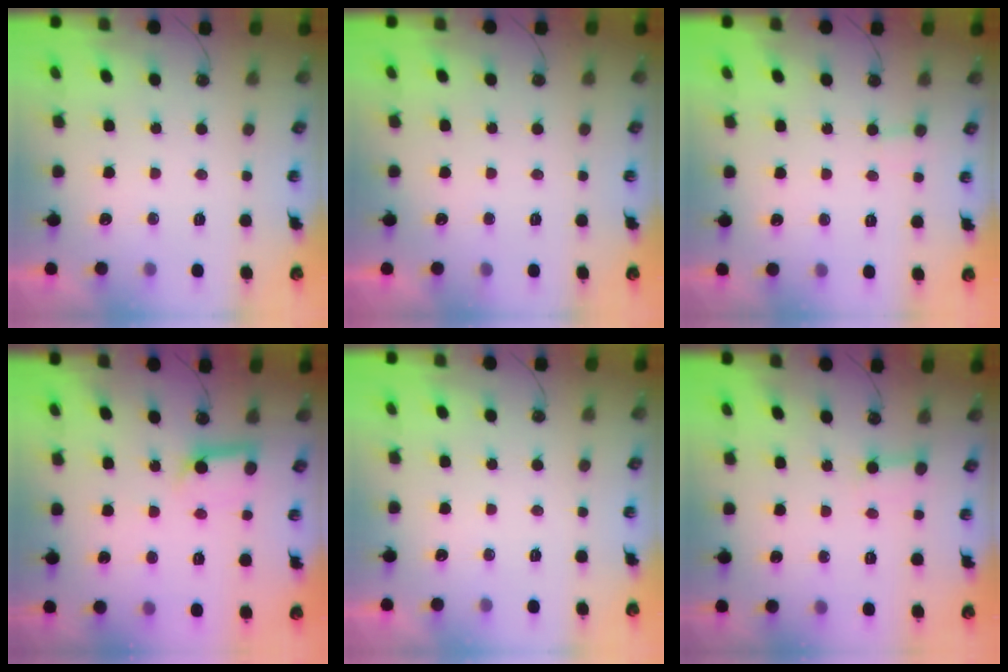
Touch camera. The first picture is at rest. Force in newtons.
{"total": 3.7, "press": 3.6, "slide": 0.4}
{"total": 2.4, "press": 2.4, "slide": 0.3}
{"total": 9.8, "press": 9.8, "slide": 1.2}
{"total": 0.0}
{"total": 3.1, "press": 3.0, "slide": 0.3}